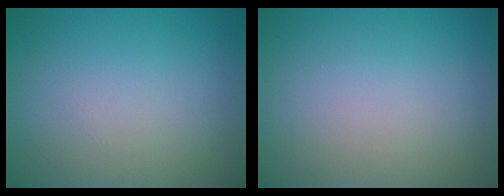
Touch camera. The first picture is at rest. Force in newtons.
{"total": 0.0}